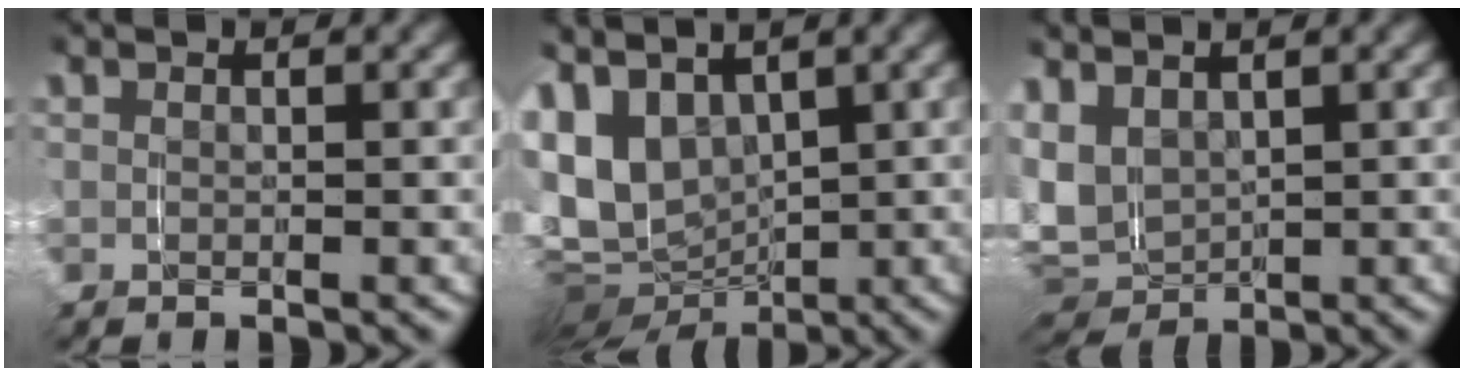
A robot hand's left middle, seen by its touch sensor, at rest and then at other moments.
{"total": 14.8, "force": [-1.7, 12.9, 6.9], "torque": [-0.198, -0.059, -0.020]}
{"total": 9.2, "force": [-0.2, 8.4, 3.7], "torque": [-0.158, -0.044, 0.003]}